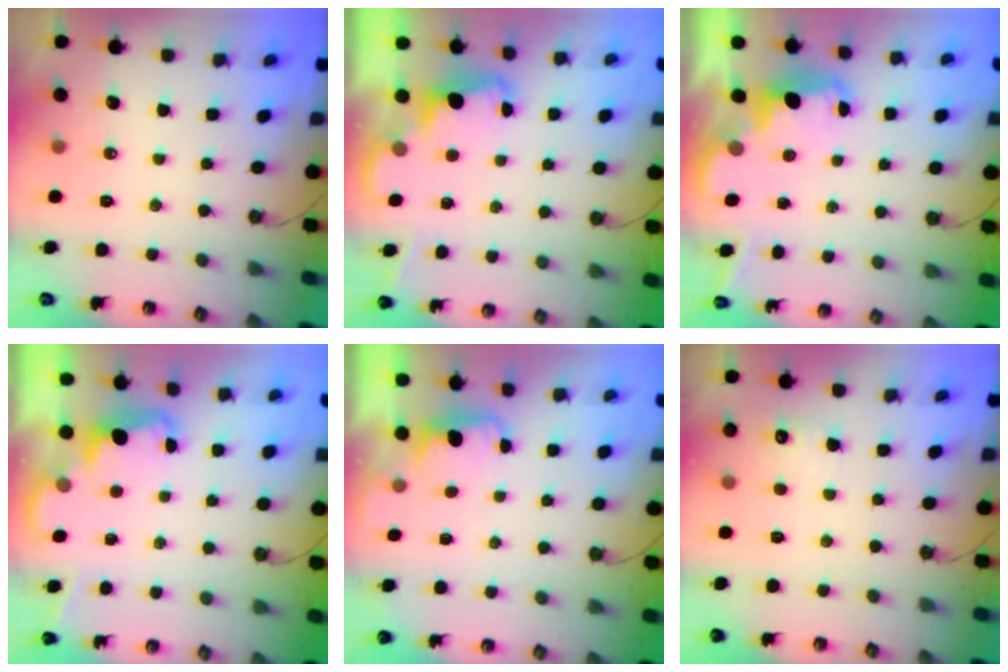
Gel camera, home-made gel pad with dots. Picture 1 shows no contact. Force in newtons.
{"total": 2.3, "press": 2.3, "slide": 0.5}
{"total": 2.7, "press": 2.6, "slide": 0.5}
{"total": 2.3, "press": 2.2, "slide": 0.5}
{"total": 1.2, "press": 1.0, "slide": 0.7}
{"total": 5.2, "press": 5.0, "slide": 1.3}